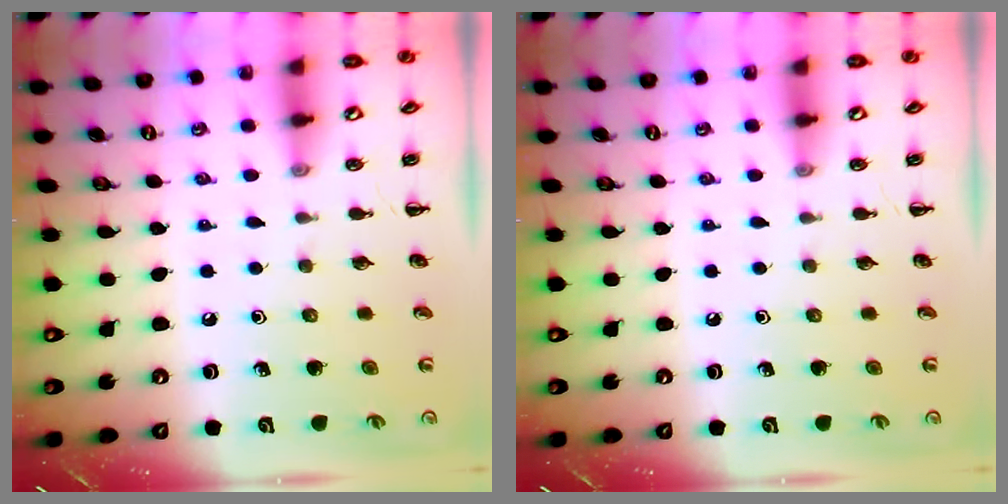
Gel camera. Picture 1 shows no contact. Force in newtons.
{"total": 0.0}